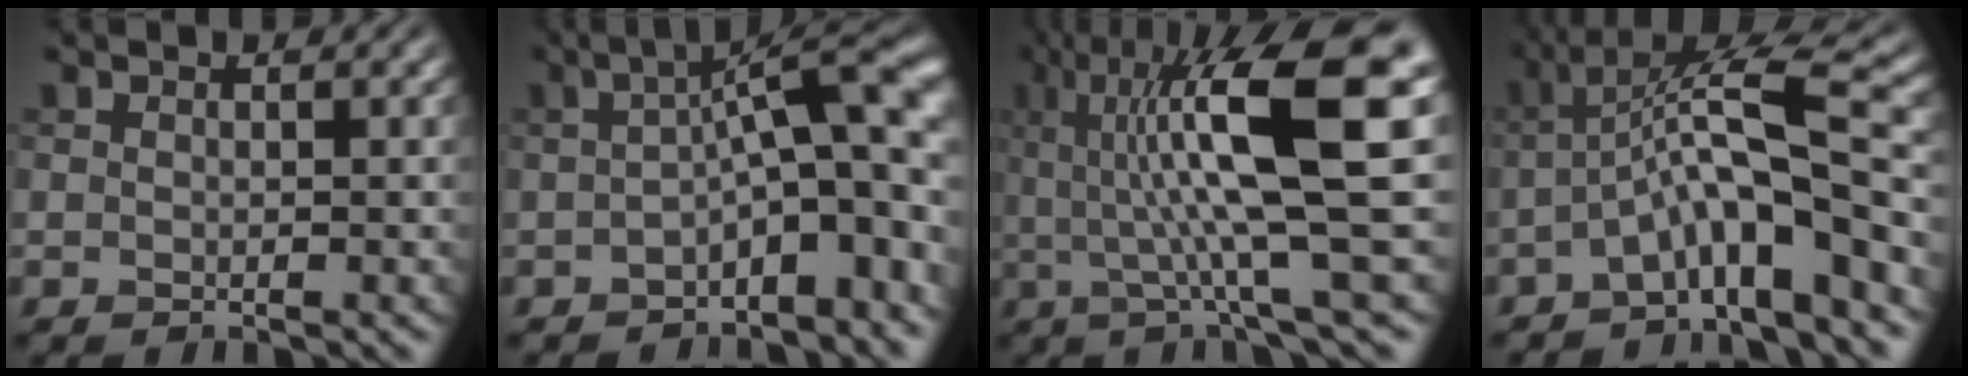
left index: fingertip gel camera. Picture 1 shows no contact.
{"total": 10.0, "force": [-1.6, 2.9, 9.5], "torque": [-0.124, 0.020, -0.029]}
{"total": 12.8, "force": [2.4, 2.8, 12.2], "torque": [-0.195, 0.012, 0.042]}
{"total": 8.5, "force": [-2.6, 1.7, 8.0], "torque": [-0.125, 0.026, -0.057]}